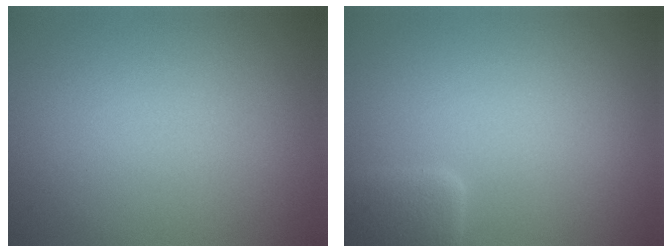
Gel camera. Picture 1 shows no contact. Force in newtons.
{"total": 2.5, "press": 2.5, "slide": 0.2}